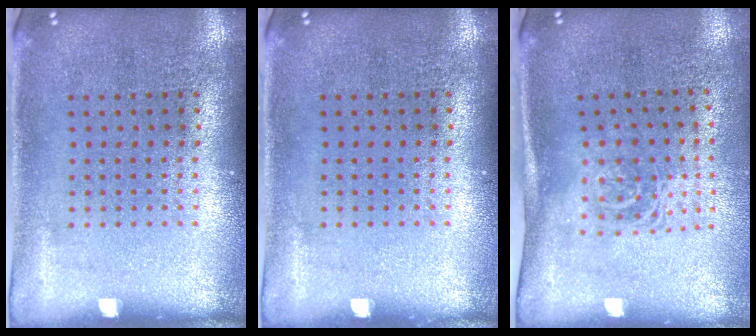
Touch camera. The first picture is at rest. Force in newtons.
{"total": 0.0}
{"total": 1.6, "press": 1.1, "slide": 1.1}